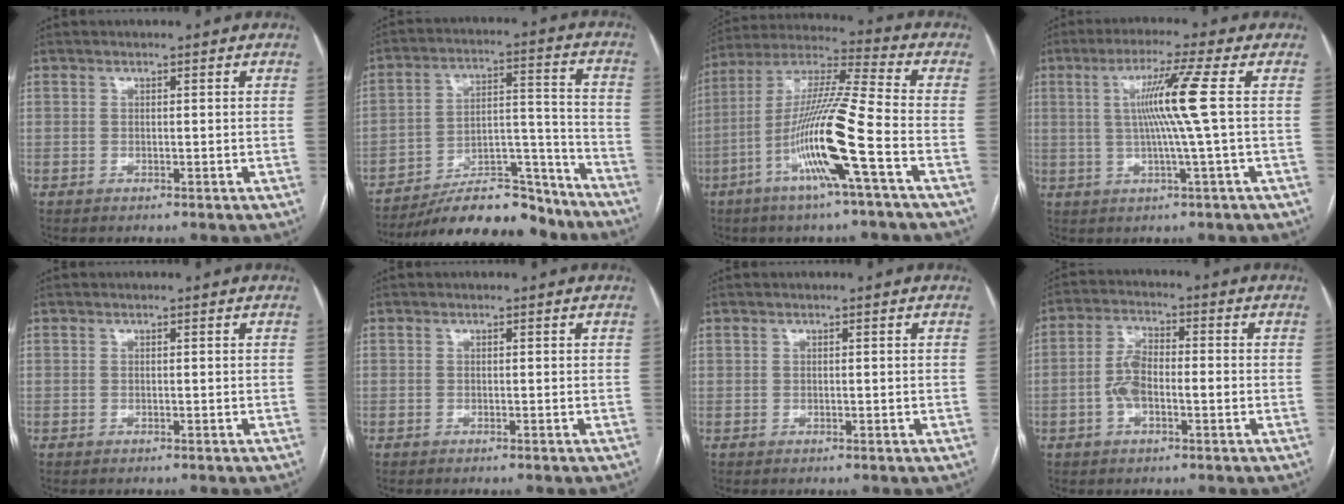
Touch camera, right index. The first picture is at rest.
{"total": 18.9, "force": [-16.9, 4.8, 7.2], "torque": [-0.097, 0.033, -0.262]}
{"total": 16.0, "force": [-5.8, -0.8, 14.9], "torque": [-0.295, -0.004, -0.115]}
{"total": 8.3, "force": [1.0, -2.2, 8.0], "torque": [-0.145, 0.004, 0.027]}
{"total": 0.0}
{"total": 0.0}
{"total": 0.7, "force": [0.2, 0.5, 0.5], "torque": [-0.009, 0.002, 0.008]}
{"total": 6.2, "force": [-1.1, 2.7, 5.5], "torque": [-0.122, 0.017, -0.025]}